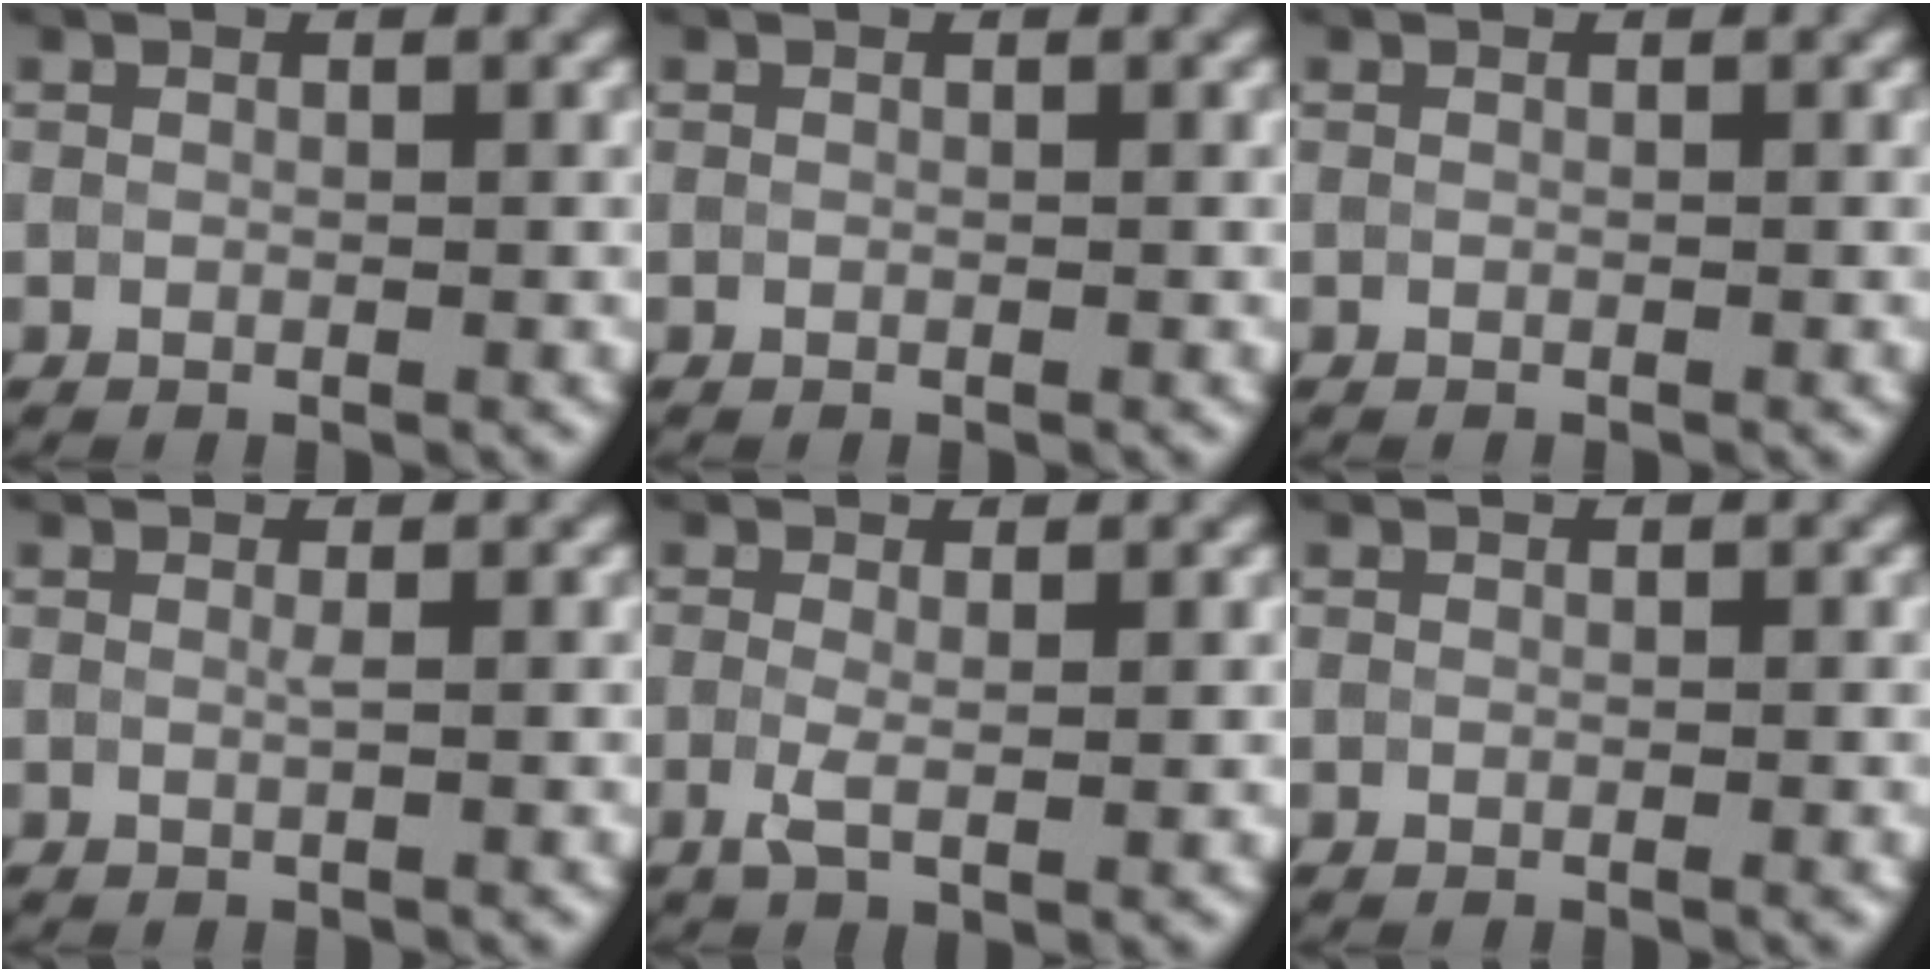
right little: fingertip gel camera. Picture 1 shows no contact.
{"total": 0.0}
{"total": 0.0}
{"total": 0.0}
{"total": 1.2, "force": [-0.3, 0.1, 1.2], "torque": [-0.033, 0.000, -0.004]}
{"total": 0.6, "force": [0.0, 0.3, 0.5], "torque": [-0.001, 0.001, -0.002]}